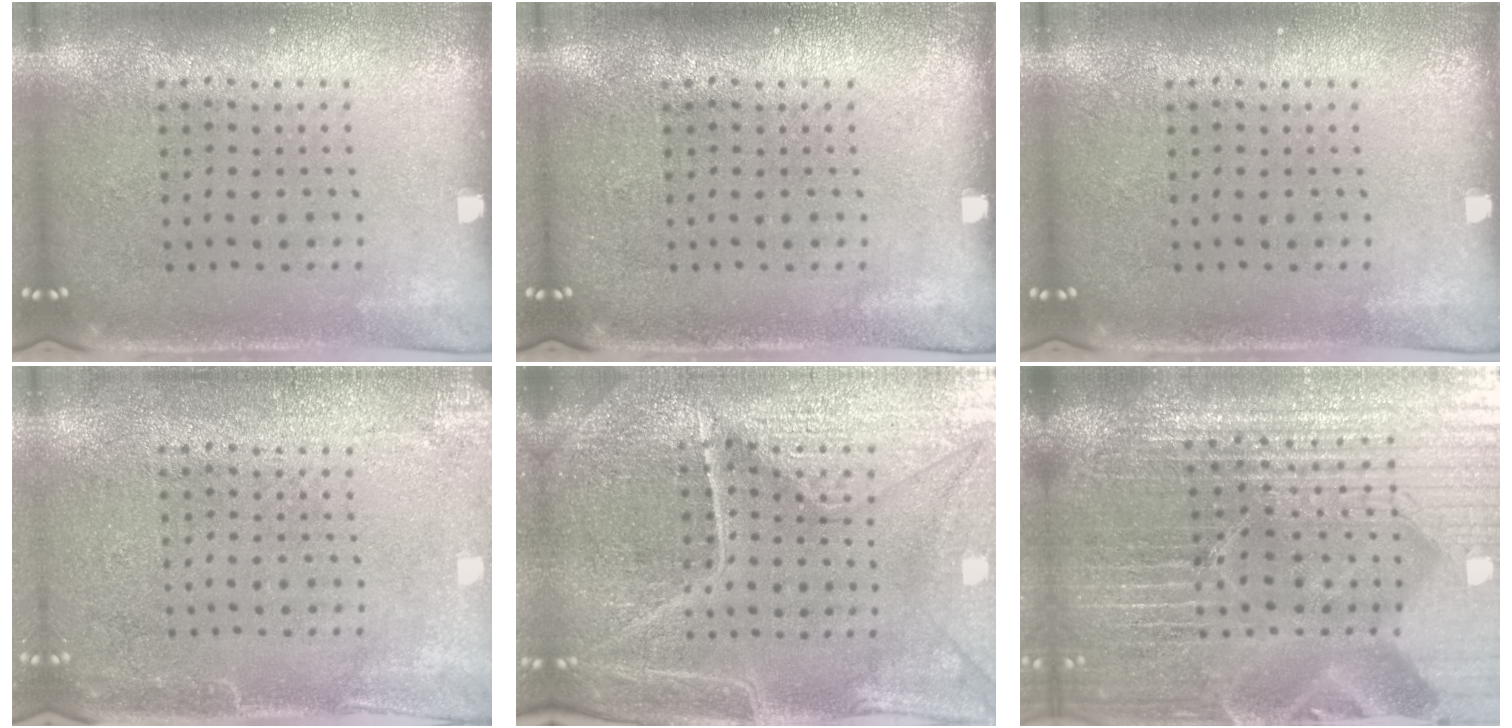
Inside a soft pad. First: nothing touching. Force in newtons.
{"total": 0.0}
{"total": 0.0}
{"total": 2.8, "press": 2.8, "slide": 0.3}
{"total": 5.8, "press": 5.3, "slide": 2.4}
{"total": 7.2, "press": 6.3, "slide": 3.5}